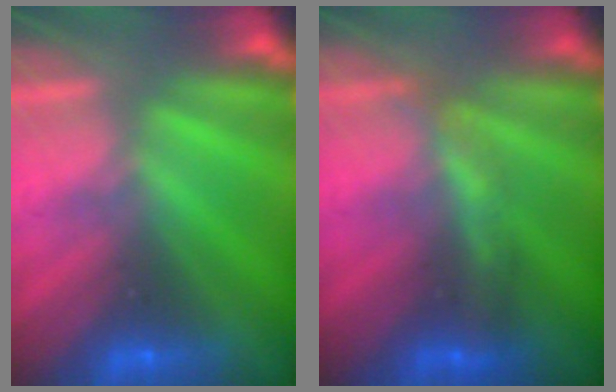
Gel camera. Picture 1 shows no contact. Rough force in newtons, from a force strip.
{"total": 2.0}